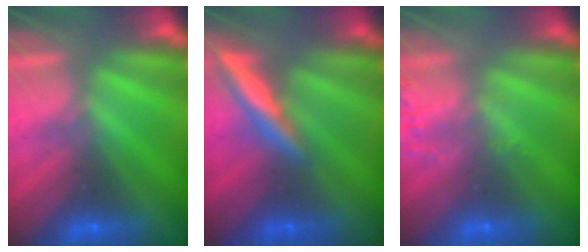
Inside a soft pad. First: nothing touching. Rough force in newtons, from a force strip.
{"total": 2.4}
{"total": 1.9}